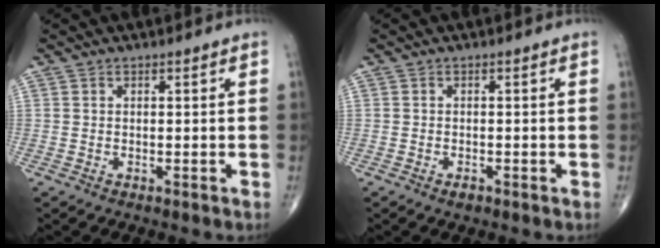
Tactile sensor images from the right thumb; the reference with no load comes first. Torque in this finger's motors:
{"motor_torque": [0.53, 0.03, -0.05, -0.32, -0.03]}